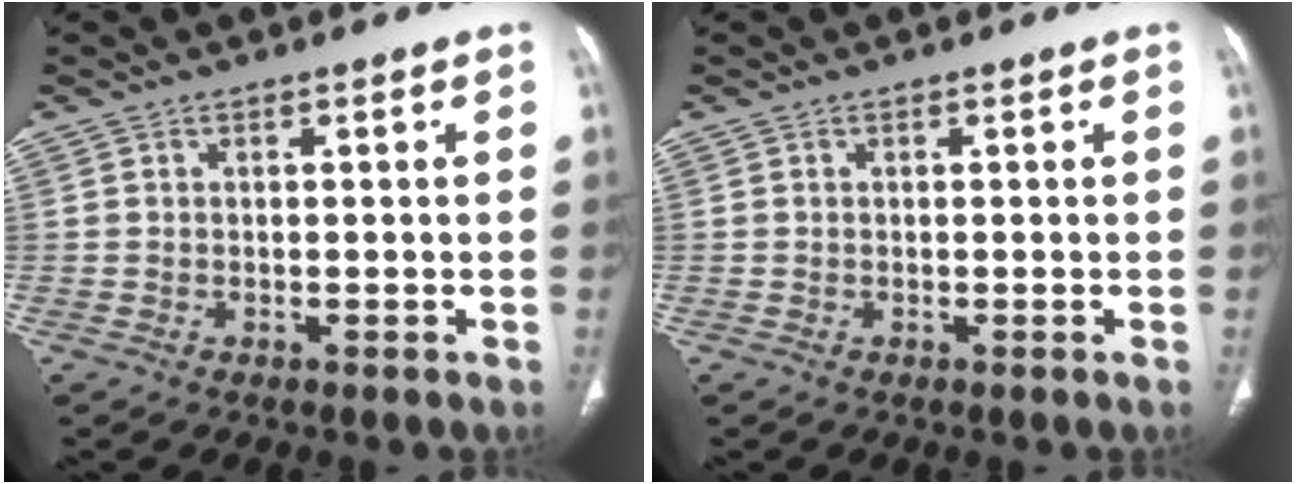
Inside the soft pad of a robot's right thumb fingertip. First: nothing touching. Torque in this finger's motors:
{"motor_torque": [0.05, 0.05, 0.00, 0.00, 0.00]}